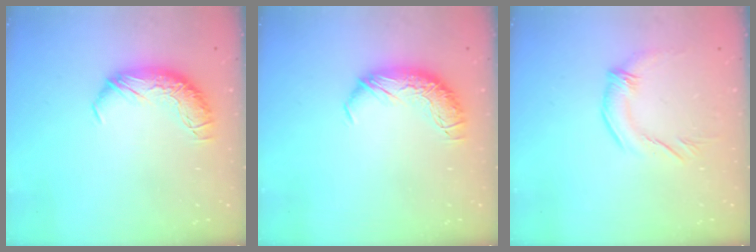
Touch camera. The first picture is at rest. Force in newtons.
{"total": 0.0}
{"total": 1.1, "press": 0.9, "slide": 0.7}